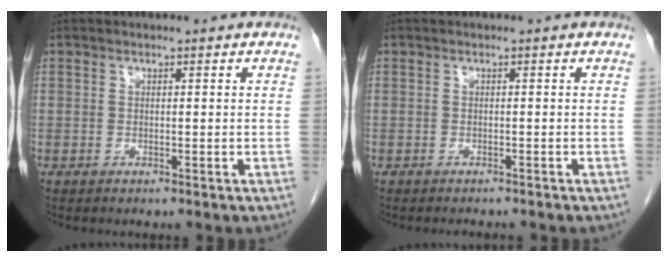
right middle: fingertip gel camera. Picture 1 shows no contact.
{"total": 2.3, "force": [-2.2, 0.4, 0.7], "torque": [-0.014, -0.006, -0.025]}